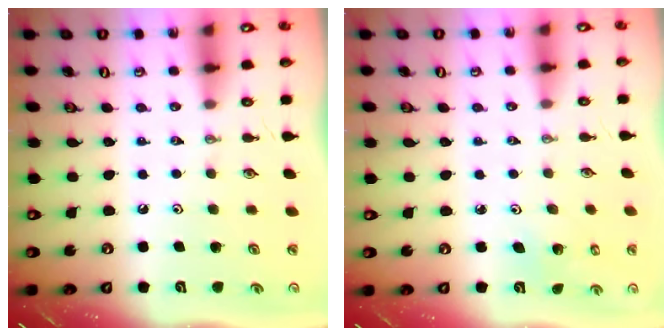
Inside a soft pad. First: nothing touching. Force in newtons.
{"total": 2.2, "press": 2.2, "slide": 0.2}